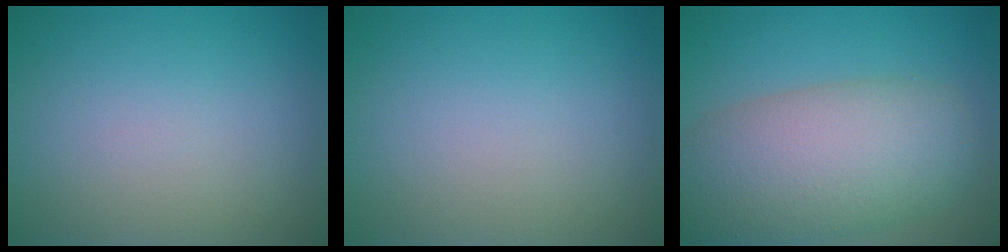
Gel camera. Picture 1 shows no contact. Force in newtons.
{"total": 0.0}
{"total": 9.4, "press": 9.4, "slide": 0.6}